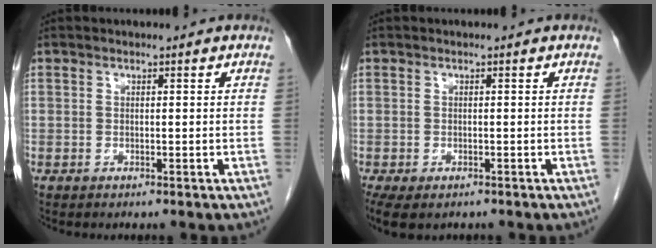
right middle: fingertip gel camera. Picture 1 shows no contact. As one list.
[{"total": 6.4, "force": [-4.1, 3.6, 3.4], "torque": [-0.082, -0.017, -0.060]}]